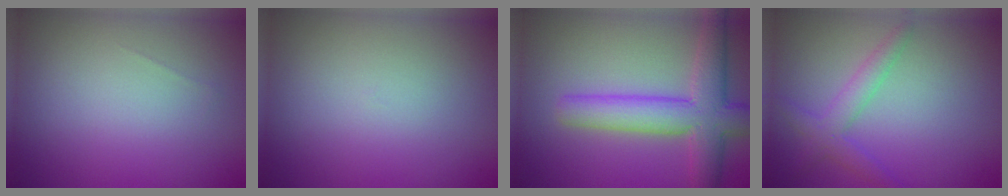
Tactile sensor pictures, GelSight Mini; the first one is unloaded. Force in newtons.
{"total": 0.0}
{"total": 6.5, "press": 6.5, "slide": 0.3}
{"total": 2.6, "press": 2.6, "slide": 0.2}